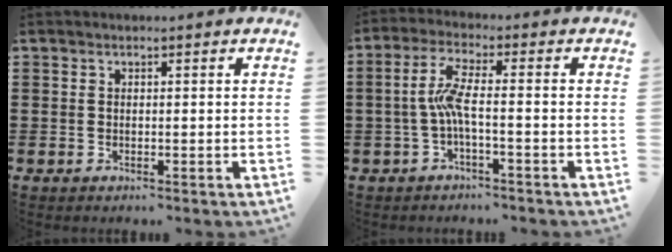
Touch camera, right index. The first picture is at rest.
{"total": 5.2, "force": [-1.3, 0.7, 5.0], "torque": [-0.112, -0.007, -0.032]}